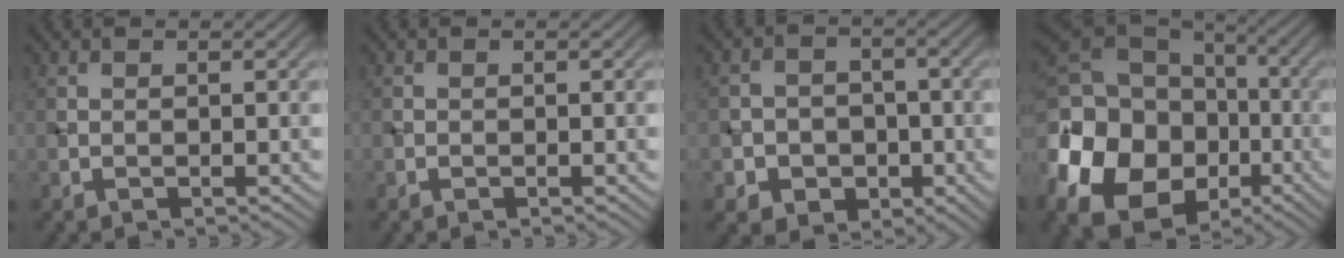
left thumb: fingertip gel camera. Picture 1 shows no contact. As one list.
[{"total": 0.0}, {"total": 5.6, "force": [-2.0, 4.9, 1.8], "torque": [-0.033, 0.000, -0.050]}, {"total": 21.1, "force": [-6.9, 15.8, 12.2], "torque": [-0.278, -0.024, -0.134]}]